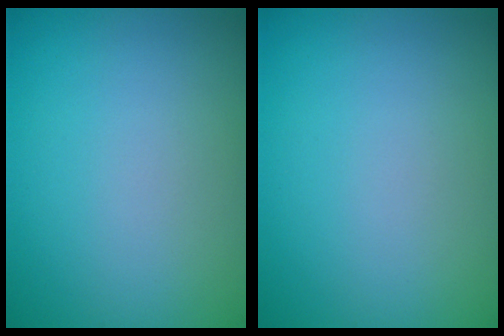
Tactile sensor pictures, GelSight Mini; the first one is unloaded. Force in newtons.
{"total": 0.0}